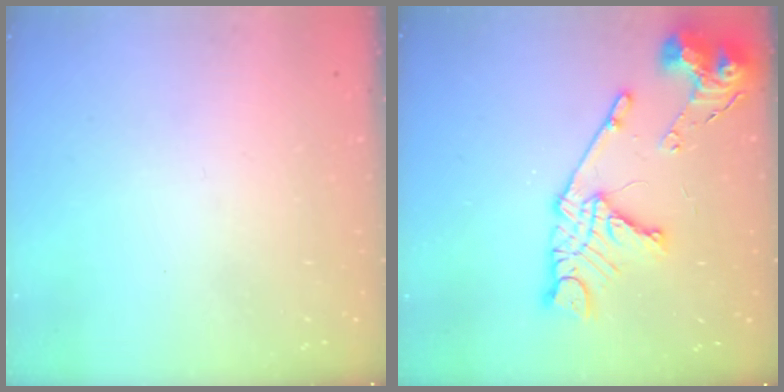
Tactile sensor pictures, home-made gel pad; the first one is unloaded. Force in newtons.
{"total": 16.2, "press": 16.1, "slide": 1.8}